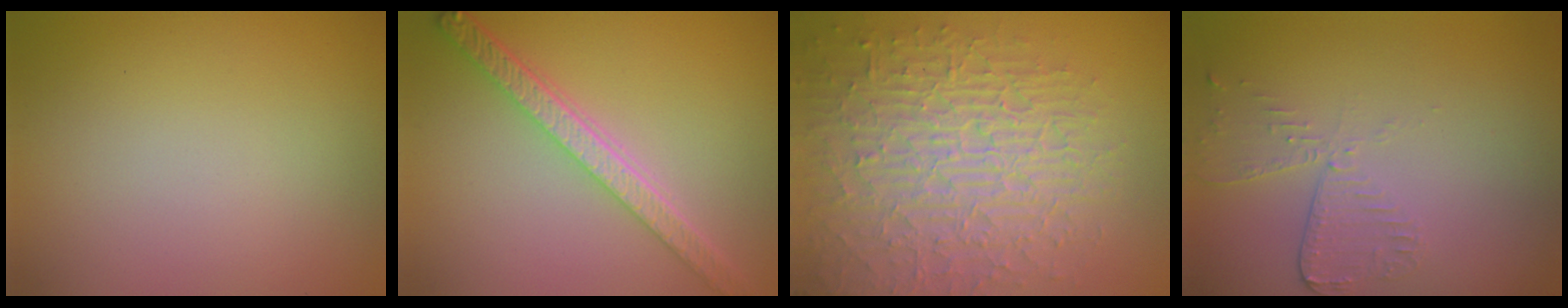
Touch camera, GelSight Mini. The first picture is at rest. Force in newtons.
{"total": 5.2, "press": 4.0, "slide": 3.3}
{"total": 8.7, "press": 6.1, "slide": 6.2}
{"total": 2.6, "press": 2.3, "slide": 1.1}